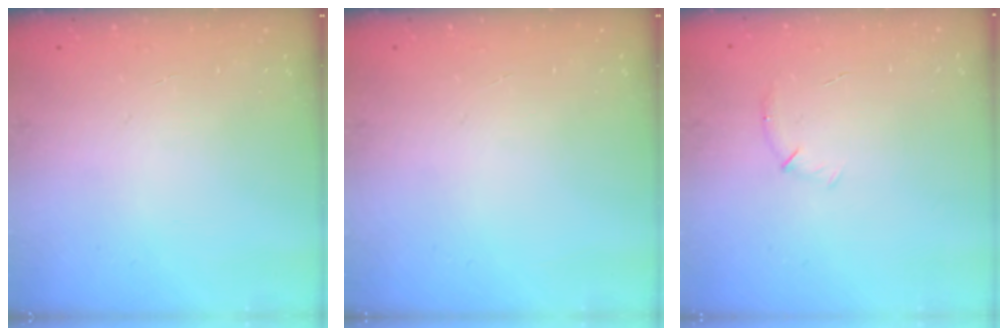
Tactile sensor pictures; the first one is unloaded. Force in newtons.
{"total": 0.0}
{"total": 5.5, "press": 5.2, "slide": 1.6}